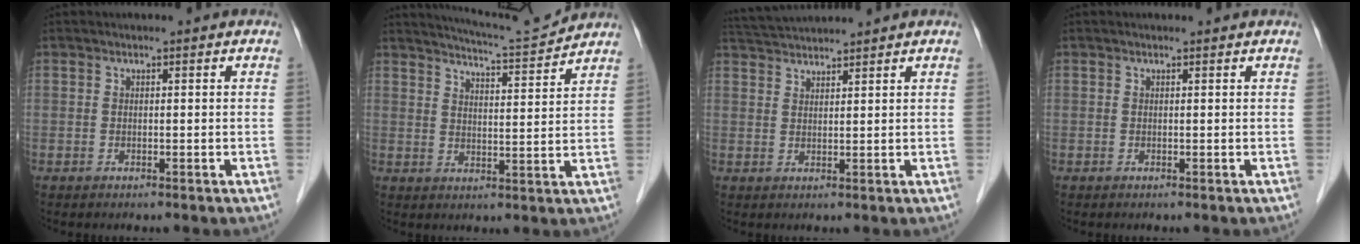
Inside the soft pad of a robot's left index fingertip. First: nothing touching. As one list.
[{"total": 8.9, "force": [8.8, -0.8, 1.7], "torque": [-0.039, -0.003, 0.132]}, {"total": 5.8, "force": [5.6, -0.6, 1.2], "torque": [-0.028, 0.032, 0.102]}, {"total": 1.0, "force": [1.0, 0.1, 0.1], "torque": [-0.010, 0.007, 0.012]}]